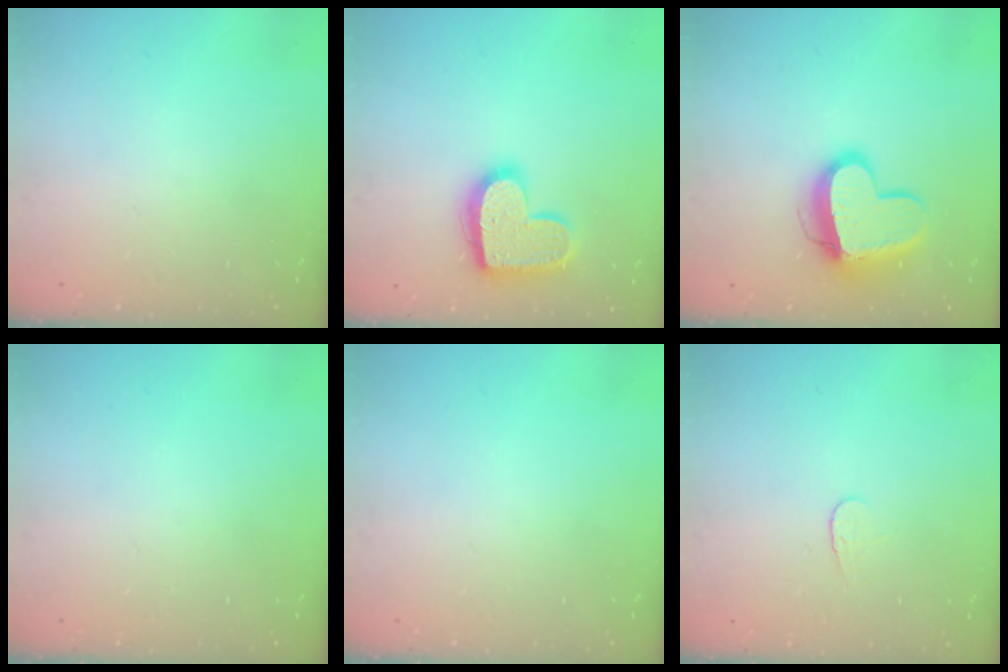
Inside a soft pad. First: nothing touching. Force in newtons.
{"total": 17.2, "press": 17.2, "slide": 0.9}
{"total": 13.5, "press": 13.5, "slide": 1.1}
{"total": 0.0}
{"total": 0.0}
{"total": 4.3, "press": 4.3, "slide": 0.3}